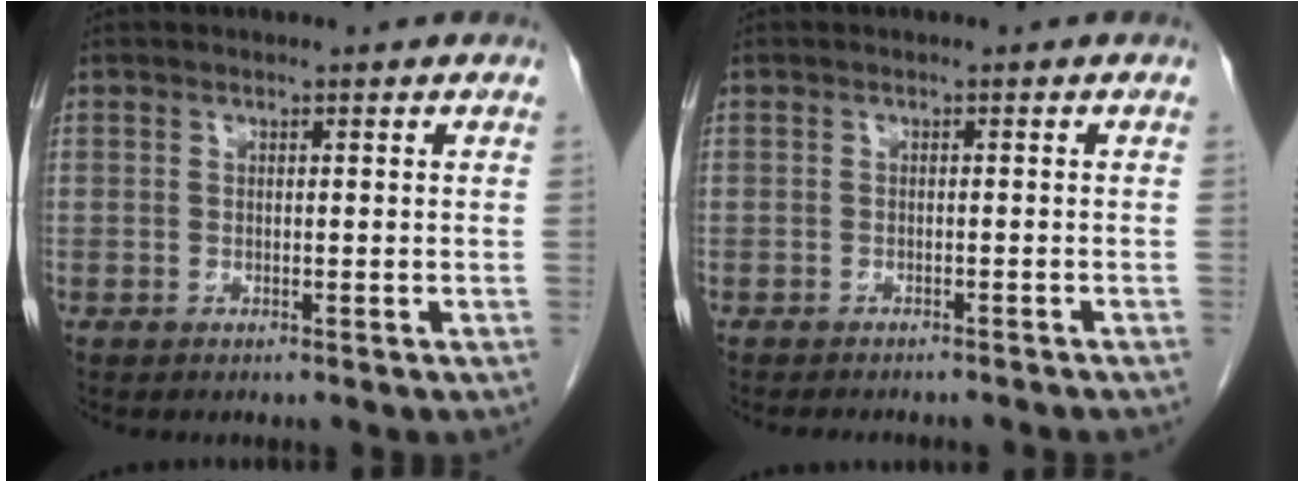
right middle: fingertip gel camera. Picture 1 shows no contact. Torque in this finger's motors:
{"motor_torque": [0.07, -0.05, -0.03, 0.01]}